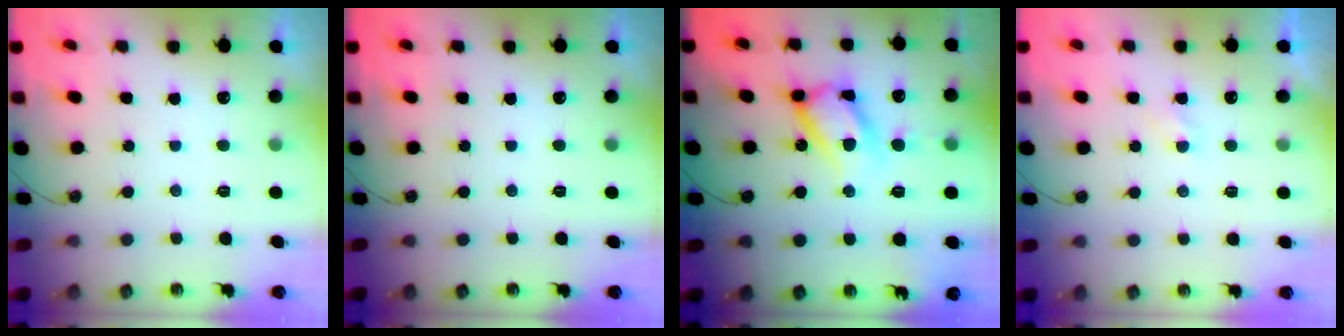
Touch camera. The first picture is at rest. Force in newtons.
{"total": 0.0}
{"total": 15.6, "press": 15.5, "slide": 1.4}
{"total": 2.1, "press": 2.1, "slide": 0.4}